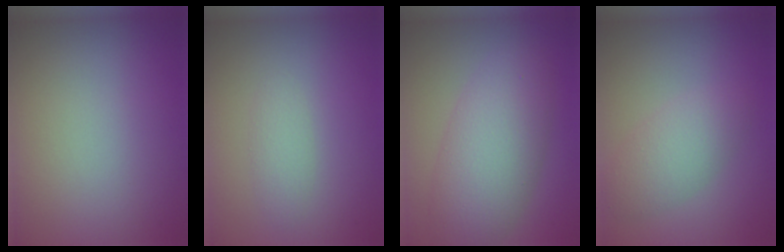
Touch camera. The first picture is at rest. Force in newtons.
{"total": 1.3, "press": 1.3, "slide": 0.0}
{"total": 6.6, "press": 6.6, "slide": 0.2}
{"total": 3.1, "press": 3.1, "slide": 0.0}